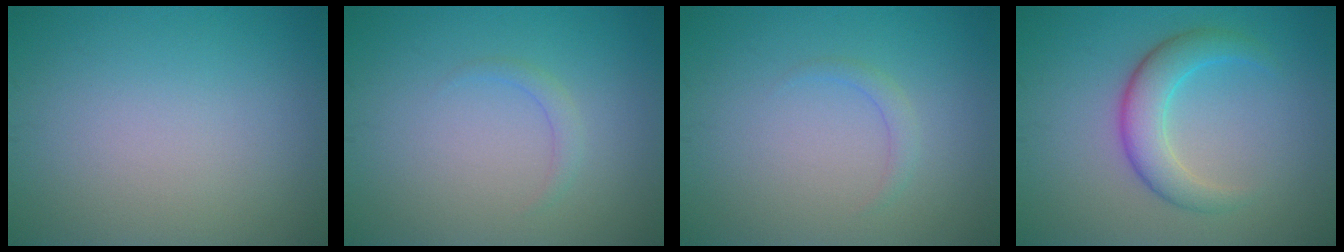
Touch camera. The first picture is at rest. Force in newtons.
{"total": 1.1, "press": 1.1, "slide": 0.1}
{"total": 1.1, "press": 1.1, "slide": 0.1}
{"total": 4.2, "press": 4.2, "slide": 0.1}